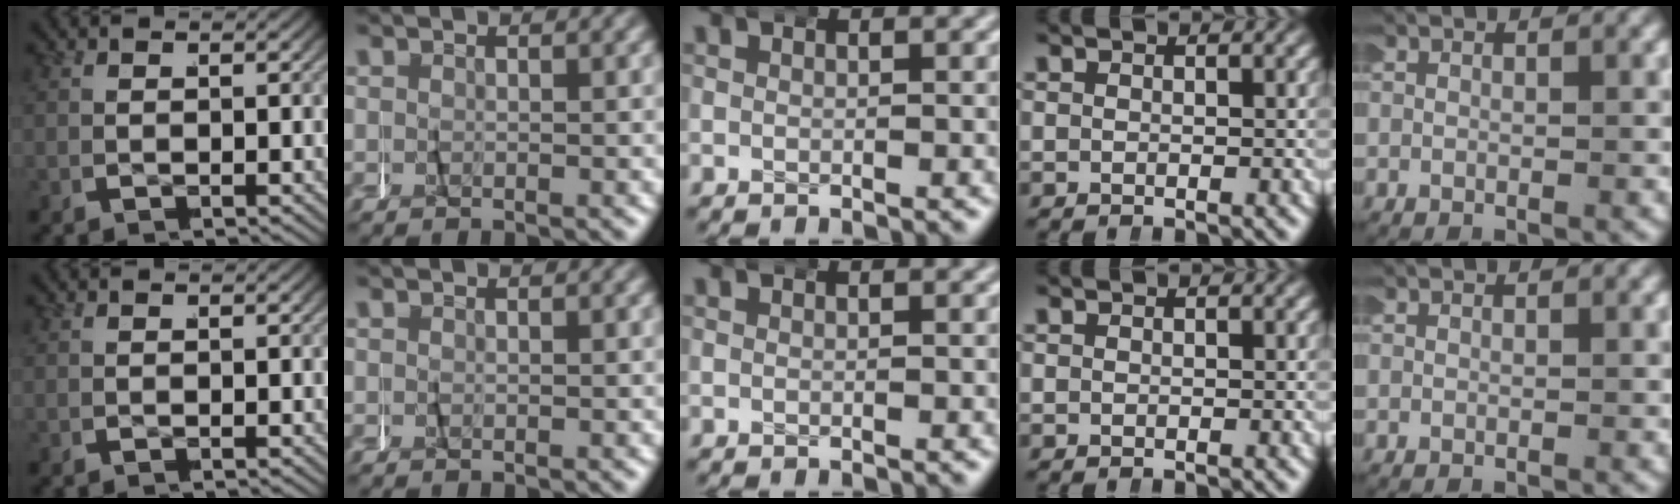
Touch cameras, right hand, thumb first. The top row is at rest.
{}